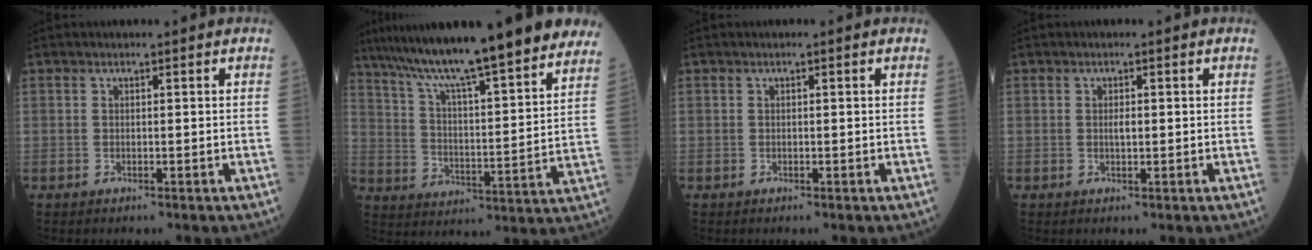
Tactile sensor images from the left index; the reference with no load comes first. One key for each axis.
{"total": 26.4, "fx": 21.8, "fy": 1.6, "fz": 14.8, "tx": -0.238, "ty": -0.006, "tz": 0.309}
{"total": 0.0}
{"total": 1.1, "fx": 0.1, "fy": 0.3, "fz": 1.0, "tx": -0.020, "ty": 0.000, "tz": 0.002}